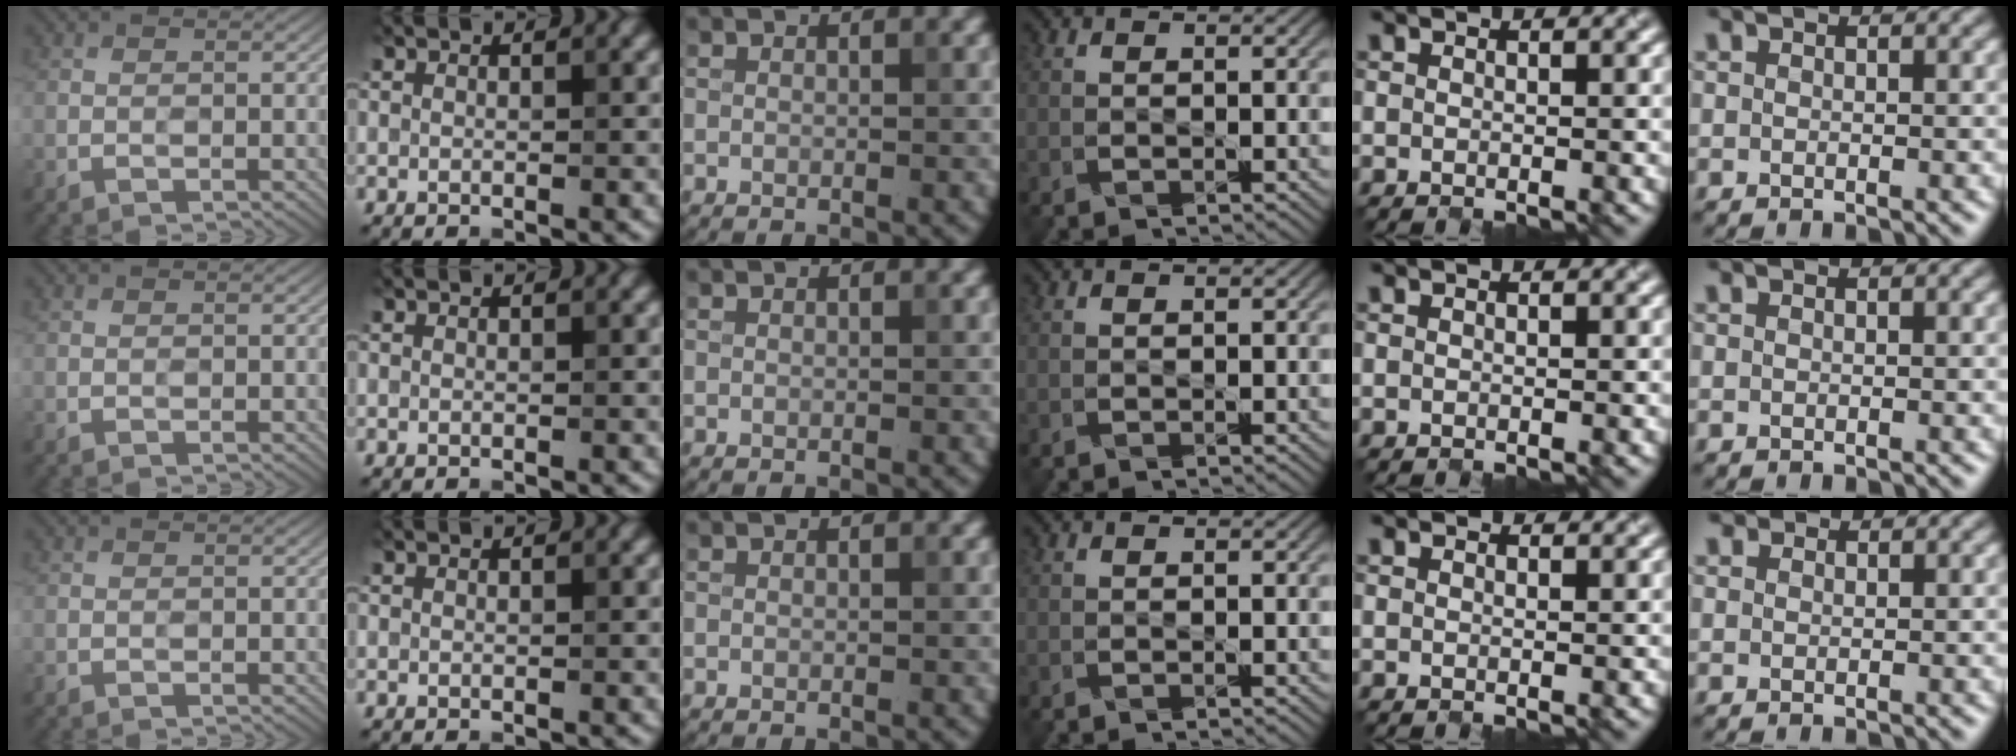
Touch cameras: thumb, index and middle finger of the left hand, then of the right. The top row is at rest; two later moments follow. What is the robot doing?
{"motion": "close", "object": "pencil case"}